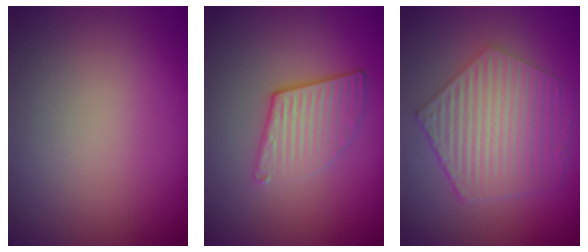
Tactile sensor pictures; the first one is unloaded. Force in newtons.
{"total": 3.7, "press": 2.7, "slide": 2.5}
{"total": 6.3, "press": 4.8, "slide": 4.0}